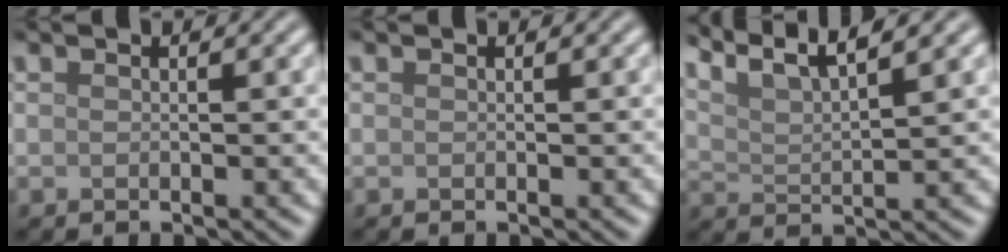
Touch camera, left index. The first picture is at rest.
{"total": 0.0}
{"total": 6.9, "force": [5.6, 1.2, 3.8], "torque": [-0.061, 0.022, 0.080]}